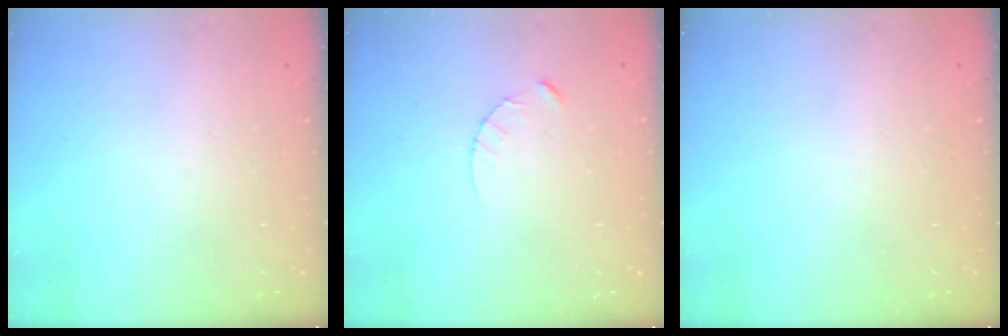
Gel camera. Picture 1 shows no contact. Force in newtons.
{"total": 2.5, "press": 2.5, "slide": 0.3}
{"total": 0.0}